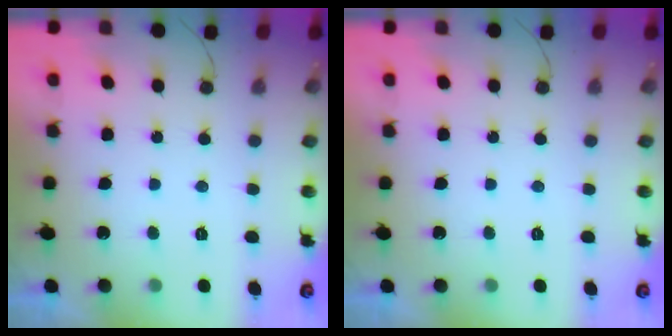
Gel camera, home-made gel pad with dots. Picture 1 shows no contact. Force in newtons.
{"total": 0.0}